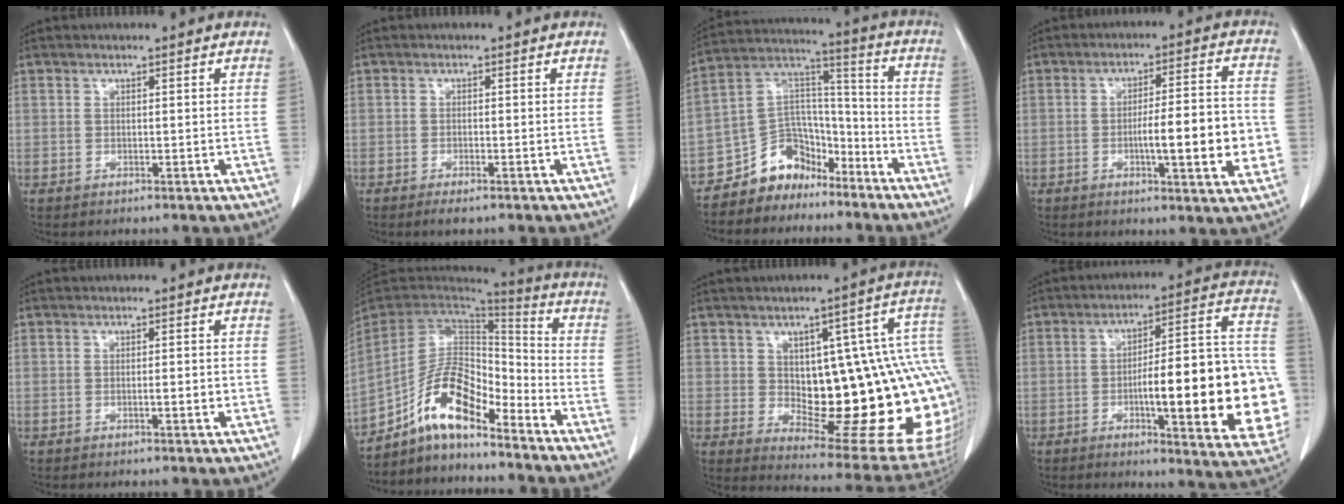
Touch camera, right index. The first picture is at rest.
{"total": 1.8, "force": [-1.2, 0.4, 1.2], "torque": [-0.022, -0.003, -0.017]}
{"total": 10.6, "force": [-8.1, 6.7, 1.8], "torque": [-0.033, 0.074, -0.141]}
{"total": 12.0, "force": [-2.4, 1.8, 11.6], "torque": [-0.167, 0.007, -0.034]}
{"total": 1.9, "force": [-0.3, 0.3, 1.8], "torque": [-0.031, -0.001, -0.005]}
{"total": 11.9, "force": [-8.4, 4.4, 7.2], "torque": [-0.137, 0.034, -0.152]}
{"total": 24.9, "force": [-1.1, 7.8, 23.7], "torque": [-0.217, 0.023, 0.009]}
{"total": 23.7, "force": [-4.6, 4.5, 22.8], "torque": [-0.232, 0.025, -0.050]}